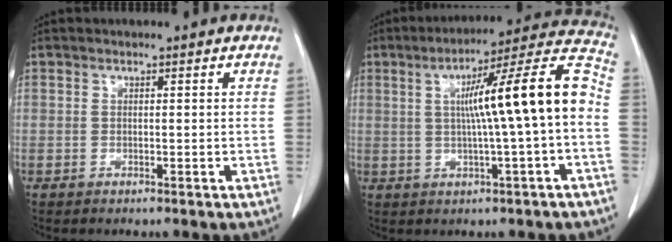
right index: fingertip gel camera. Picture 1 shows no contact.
{"total": 14.7, "force": [0.2, -0.2, 14.7], "torque": [-0.218, 0.028, -0.001]}